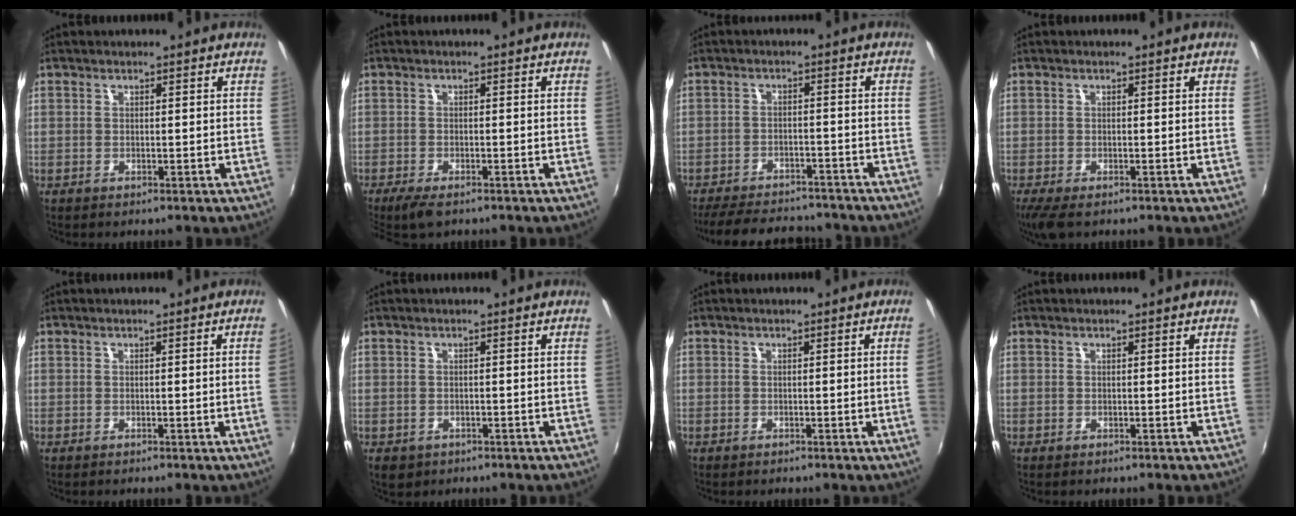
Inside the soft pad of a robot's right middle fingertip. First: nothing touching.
{"total": 4.3, "force": [-3.3, 1.2, 2.6], "torque": [-0.066, -0.017, -0.061]}
{"total": 17.2, "force": [-14.8, 5.4, 6.7], "torque": [-0.151, -0.001, -0.204]}
{"total": 4.4, "force": [-2.9, 1.2, 3.1], "torque": [-0.063, -0.022, -0.047]}
{"total": 1.6, "force": [0.0, -1.0, 1.3], "torque": [-0.011, -0.012, 0.003]}
{"total": 2.9, "force": [-1.4, 2.3, 1.2], "torque": [-0.028, -0.008, -0.017]}
{"total": 1.9, "force": [-0.1, -1.2, 1.5], "torque": [-0.020, -0.013, 0.003]}
{"total": 0.0}